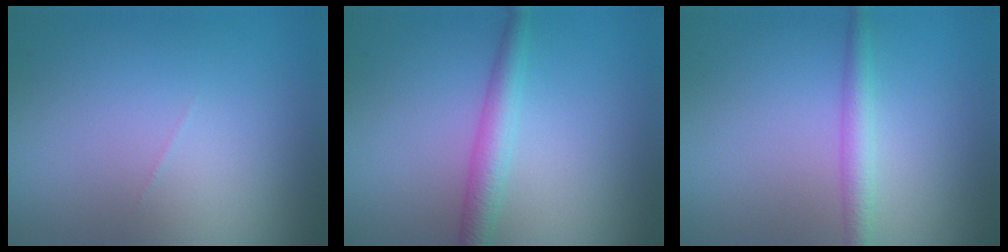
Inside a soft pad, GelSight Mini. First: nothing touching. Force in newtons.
{"total": 2.9, "press": 2.9, "slide": 0.0}
{"total": 2.2, "press": 2.2, "slide": 0.0}